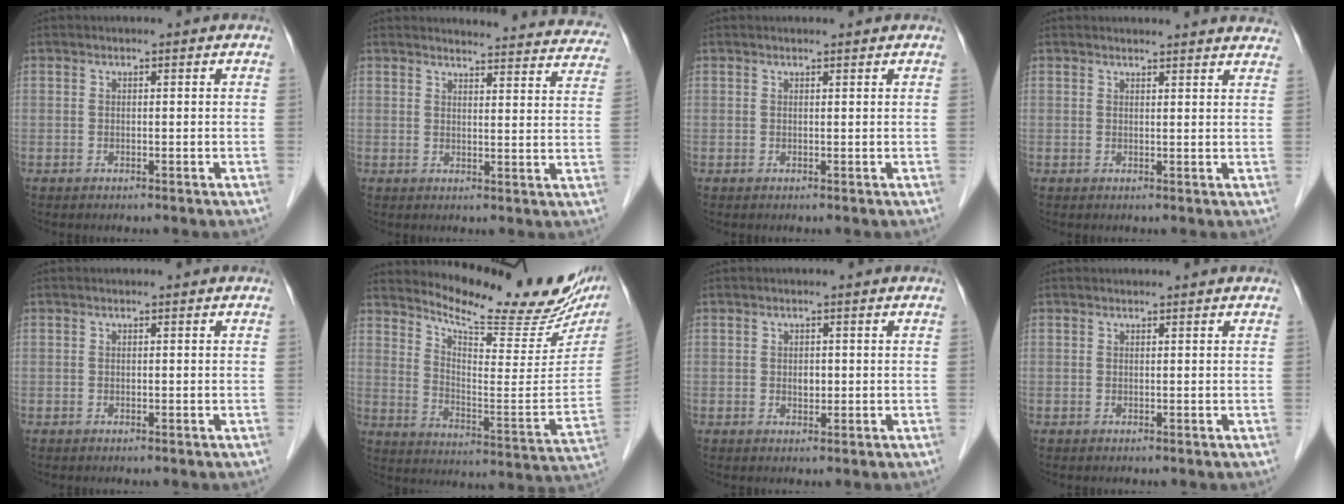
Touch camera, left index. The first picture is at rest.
{"total": 19.1, "force": [18.6, 2.9, 3.3], "torque": [-0.015, -0.066, 0.187]}
{"total": 1.0, "force": [1.0, 0.0, 0.1], "torque": [-0.007, 0.003, 0.014]}
{"total": 10.7, "force": [10.4, 1.3, 2.1], "torque": [-0.001, -0.010, 0.092]}
{"total": 0.0}
{"total": 20.5, "force": [18.2, 3.4, 8.7], "torque": [-0.134, -0.071, 0.245]}
{"total": 1.4, "force": [-0.1, 1.0, 0.9], "torque": [-0.015, -0.003, 0.000]}
{"total": 0.8, "force": [0.8, 0.0, 0.1], "torque": [-0.008, 0.003, 0.010]}